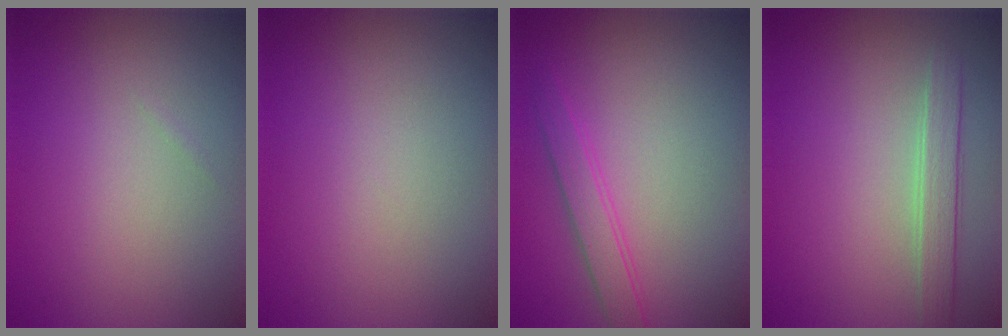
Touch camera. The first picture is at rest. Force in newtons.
{"total": 0.0}
{"total": 2.1, "press": 2.1, "slide": 0.1}
{"total": 2.2, "press": 2.2, "slide": 0.1}